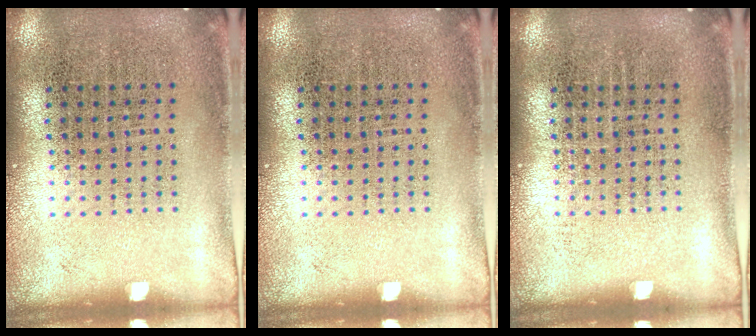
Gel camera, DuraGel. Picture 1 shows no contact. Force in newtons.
{"total": 0.0}
{"total": 0.0}